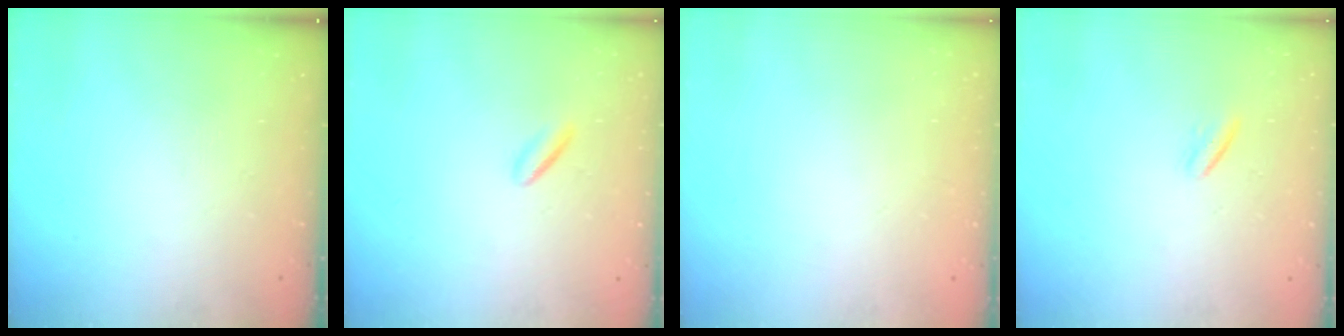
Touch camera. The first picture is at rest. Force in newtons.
{"total": 1.8, "press": 1.6, "slide": 0.8}
{"total": 2.0, "press": 2.0, "slide": 0.1}
{"total": 2.1, "press": 2.0, "slide": 0.8}